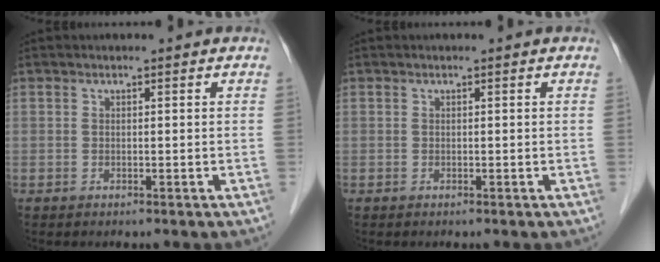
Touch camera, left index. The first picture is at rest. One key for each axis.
{"total": 0.0}